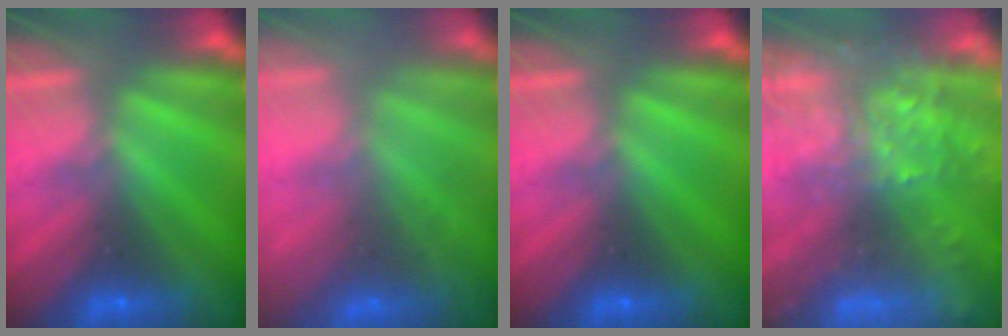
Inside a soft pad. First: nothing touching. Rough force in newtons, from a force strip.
{"total": 7.8}
{"total": 0.0}
{"total": 7.6}